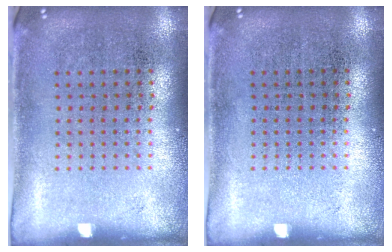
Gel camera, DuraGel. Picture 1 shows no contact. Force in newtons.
{"total": 0.0}